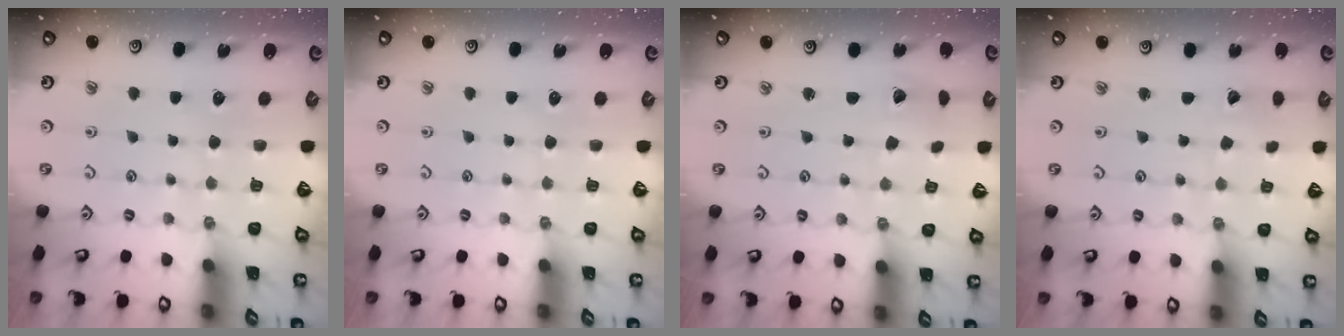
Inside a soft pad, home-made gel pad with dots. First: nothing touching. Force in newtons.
{"total": 0.0}
{"total": 2.9, "press": 2.9, "slide": 0.2}
{"total": 2.4, "press": 2.4, "slide": 0.2}